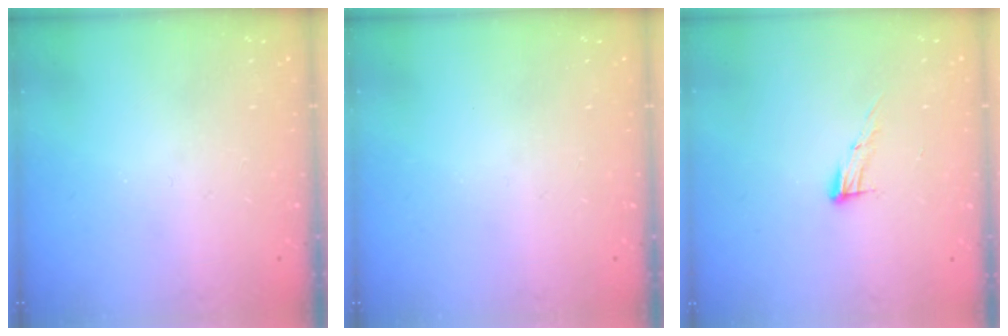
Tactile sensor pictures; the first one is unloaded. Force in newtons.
{"total": 0.0}
{"total": 8.5, "press": 8.4, "slide": 1.5}